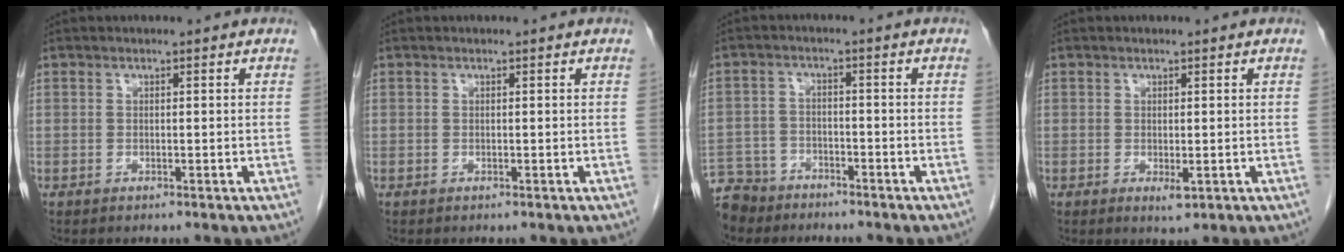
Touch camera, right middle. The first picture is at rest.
{"total": 0.0}
{"total": 8.7, "force": [-7.2, 4.8, 0.9], "torque": [-0.034, 0.000, -0.128]}
{"total": 1.5, "force": [-0.2, 0.5, 1.4], "torque": [-0.019, -0.006, 0.003]}